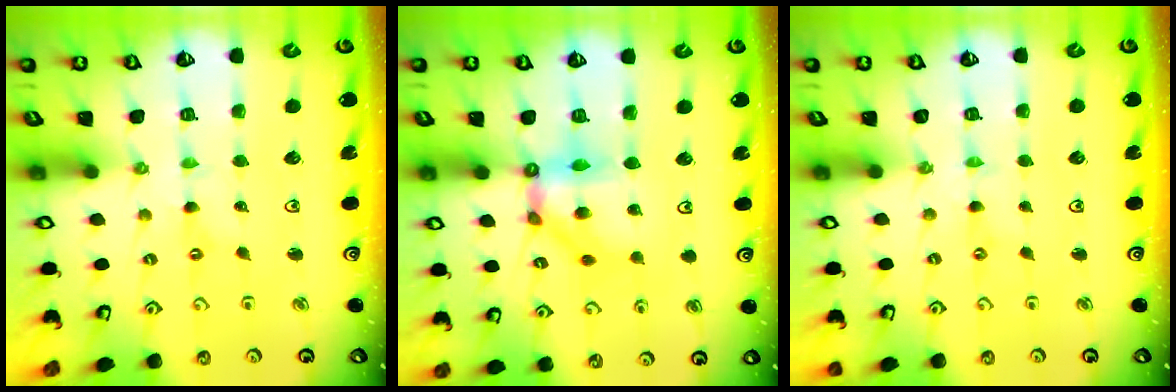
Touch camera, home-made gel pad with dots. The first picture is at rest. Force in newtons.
{"total": 10.1, "press": 10.0, "slide": 1.7}
{"total": 0.0}